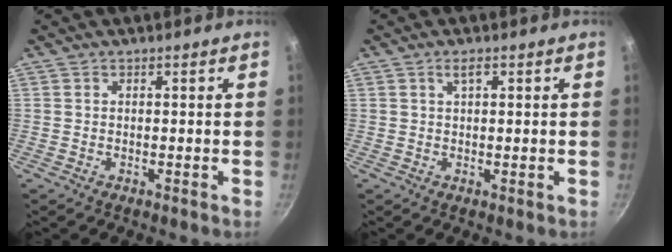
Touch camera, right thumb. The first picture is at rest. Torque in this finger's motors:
{"motor_torque": [-0.29, -0.43, 0.31, -0.08, 0.01]}